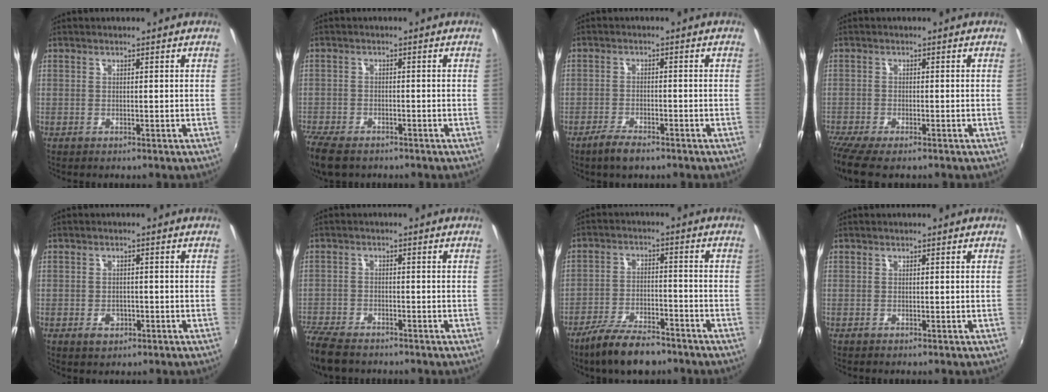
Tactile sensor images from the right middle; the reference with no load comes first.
{"total": 7.9, "force": [-6.2, 3.1, 3.8], "torque": [-0.109, -0.032, -0.120]}
{"total": 6.1, "force": [-4.8, 1.6, 3.5], "torque": [-0.089, -0.009, -0.089]}
{"total": 6.1, "force": [-5.0, 1.0, 3.5], "torque": [-0.085, -0.034, -0.092]}
{"total": 3.0, "force": [-1.3, 2.2, 1.6], "torque": [-0.029, -0.001, -0.018]}
{"total": 9.2, "force": [-7.7, 3.1, 4.0], "torque": [-0.118, -0.031, -0.148]}
{"total": 11.1, "force": [-8.7, 3.6, 5.9], "torque": [-0.133, -0.014, -0.150]}
{"total": 0.0}